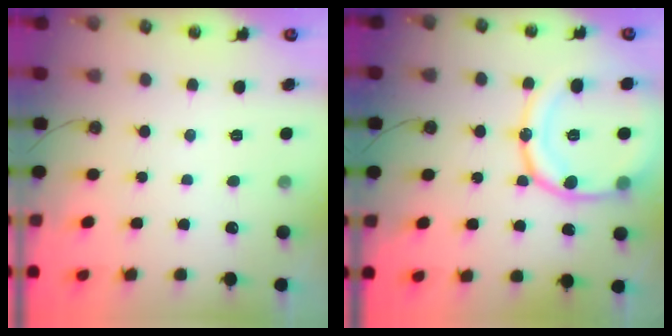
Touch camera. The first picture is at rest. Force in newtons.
{"total": 17.9, "press": 17.8, "slide": 2.1}